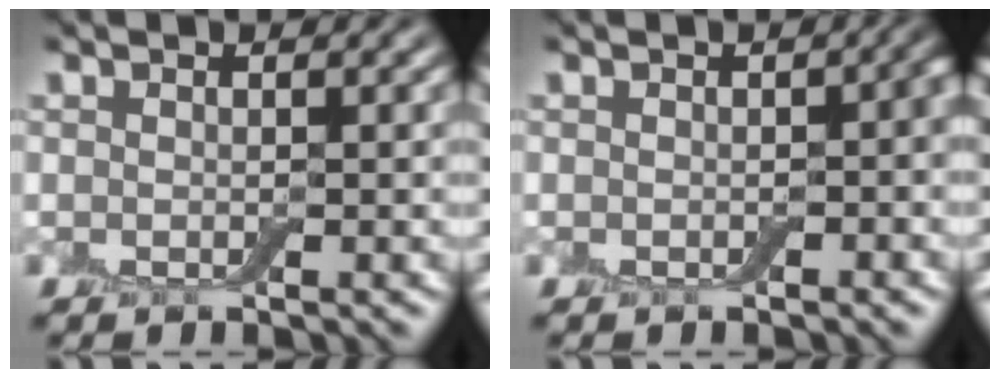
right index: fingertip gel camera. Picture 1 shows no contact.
{"total": 1.8, "force": [-0.3, 0.9, 1.6], "torque": [-0.019, 0.003, -0.005]}